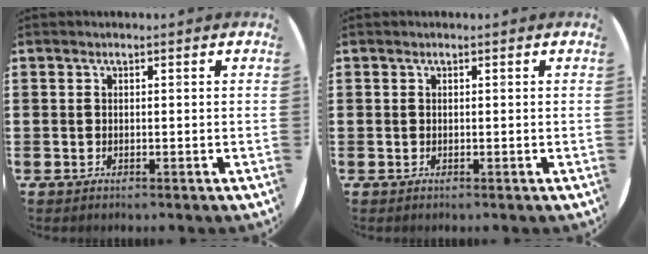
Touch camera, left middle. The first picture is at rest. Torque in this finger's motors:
{"motor_torque": [-0.15, 0.02, -0.01, -0.01]}